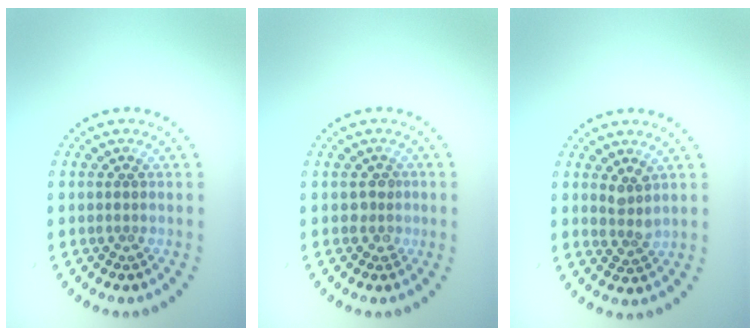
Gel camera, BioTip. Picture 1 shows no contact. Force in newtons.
{"total": 1.3, "press": 1.0, "slide": 0.9}
{"total": 1.8, "press": 1.3, "slide": 1.2}